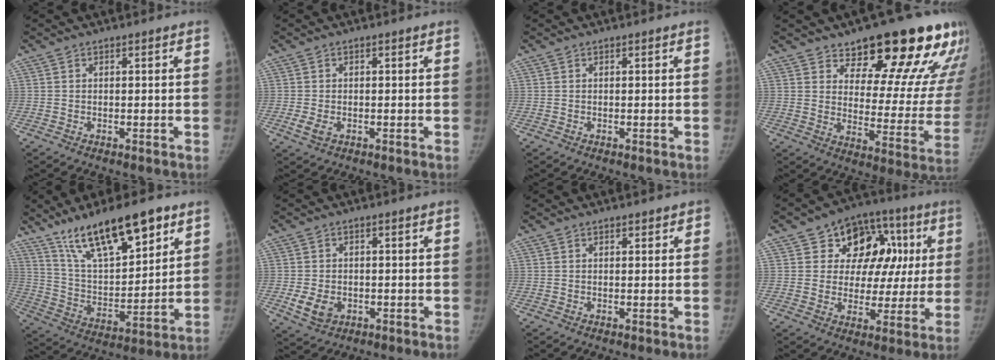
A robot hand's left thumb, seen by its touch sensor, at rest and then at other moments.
{"total": 2.5, "force": [-0.9, 1.6, 1.7], "torque": [-0.036, -0.003, -0.015]}
{"total": 0.0}
{"total": 22.2, "force": [15.8, 8.1, 13.4], "torque": [-0.131, -0.097, 0.208]}
{"total": 19.6, "force": [12.5, 6.8, 13.4], "torque": [-0.195, -0.050, 0.231]}
{"total": 5.3, "force": [-1.5, 4.1, 3.0], "torque": [-0.050, -0.001, -0.017]}
{"total": 1.3, "force": [0.8, 0.7, 0.7], "torque": [0.002, -0.002, 0.007]}
{"total": 16.4, "force": [4.8, 12.4, 9.6], "torque": [-0.066, 0.024, 0.071]}